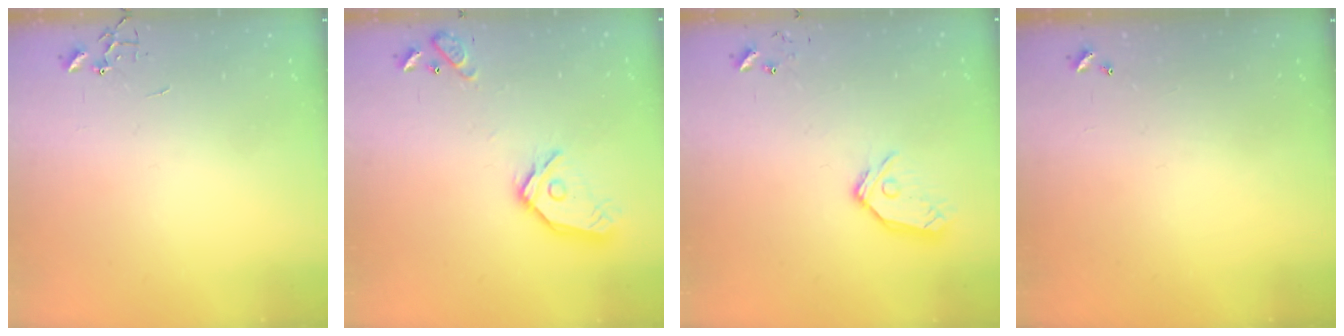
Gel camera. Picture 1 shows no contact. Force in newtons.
{"total": 14.7, "press": 14.6, "slide": 2.0}
{"total": 11.6, "press": 11.6, "slide": 1.4}
{"total": 0.0}